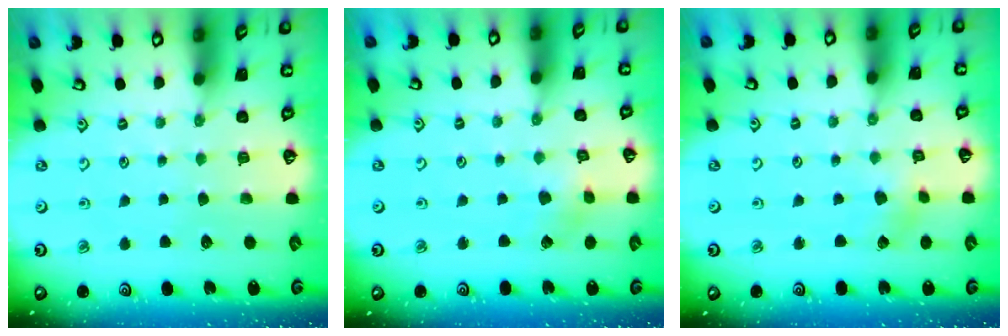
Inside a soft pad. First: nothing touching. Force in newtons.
{"total": 2.4, "press": 2.4, "slide": 0.2}
{"total": 2.7, "press": 2.6, "slide": 0.6}